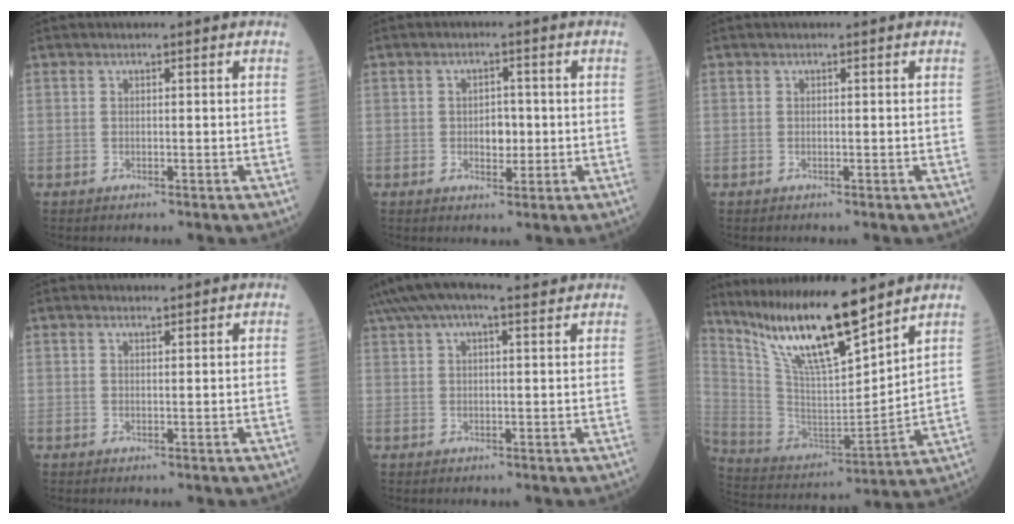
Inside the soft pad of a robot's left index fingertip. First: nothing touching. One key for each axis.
{"total": 3.2, "fx": -0.3, "fy": 2.0, "fz": 2.5, "tx": -0.035, "ty": 0.004, "tz": -0.001}
{"total": 0.0}
{"total": 1.1, "fx": 1.0, "fy": 0.4, "fz": 0.3, "tx": -0.013, "ty": 0.006, "tz": 0.018}
{"total": 9.6, "fx": 7.5, "fy": 2.1, "fz": 5.5, "tx": -0.103, "ty": 0.050, "tz": 0.118}
{"total": 17.0, "fx": 13.2, "fy": 1.9, "fz": 10.6, "tx": -0.200, "ty": -0.008, "tz": 0.255}